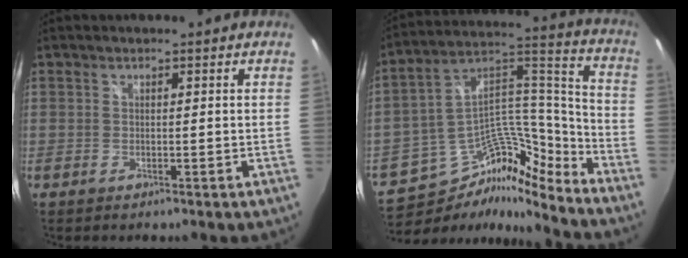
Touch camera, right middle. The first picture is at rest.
{"total": 15.2, "force": [-12.9, 5.2, 6.0], "torque": [-0.111, 0.048, -0.228]}